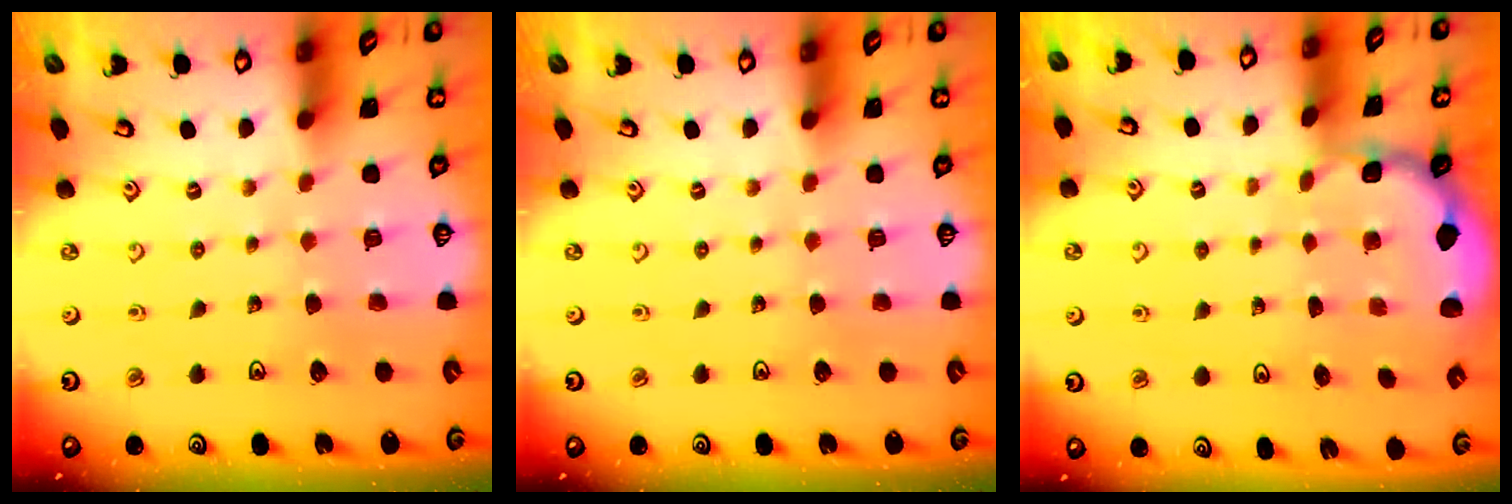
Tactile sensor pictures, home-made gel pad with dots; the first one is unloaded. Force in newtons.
{"total": 0.0}
{"total": 2.0, "press": 1.8, "slide": 0.7}